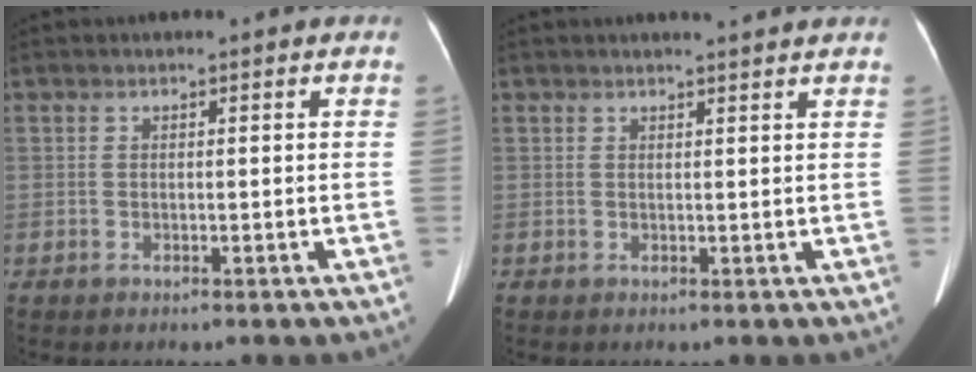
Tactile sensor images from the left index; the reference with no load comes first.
{"total": 3.4, "force": [3.2, -0.3, 1.2], "torque": [-0.019, 0.006, 0.036]}